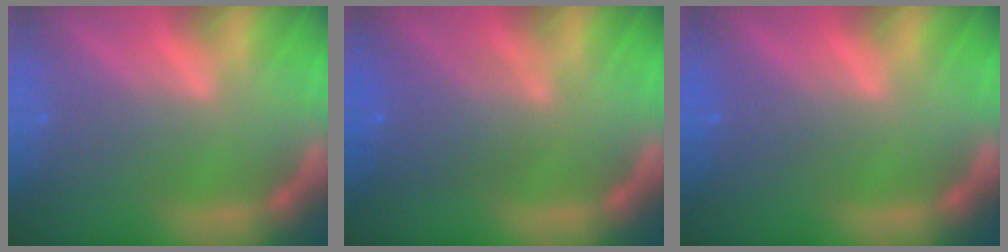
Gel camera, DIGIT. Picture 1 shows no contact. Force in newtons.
{"total": 4.6}
{"total": 1.5}